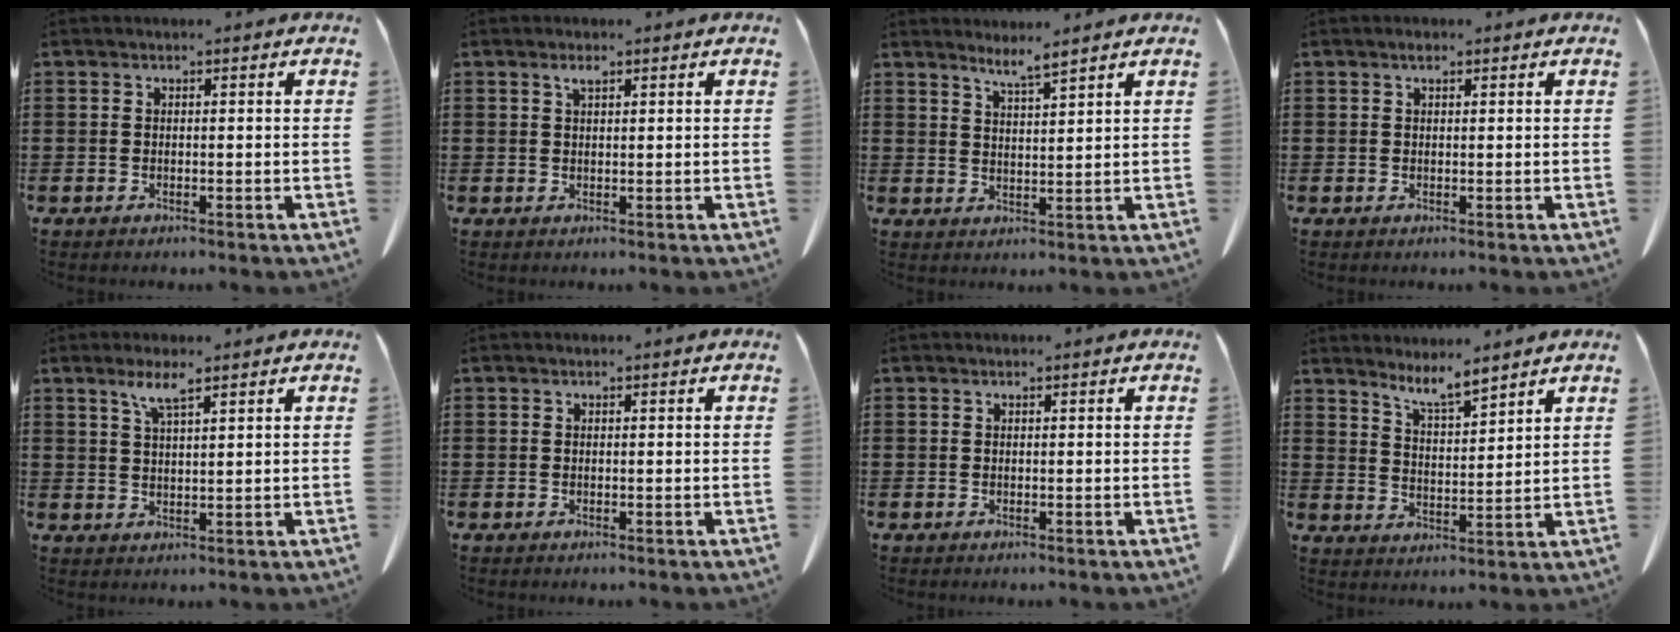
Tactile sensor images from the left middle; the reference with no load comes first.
{"total": 1.6, "force": [1.0, 0.3, 1.2], "torque": [-0.026, -0.001, 0.018]}
{"total": 3.6, "force": [3.2, -0.6, 1.6], "torque": [-0.039, -0.011, 0.057]}
{"total": 0.9, "force": [0.5, 0.3, 0.7], "torque": [-0.014, 0.002, 0.010]}
{"total": 4.1, "force": [2.8, 0.5, 2.9], "torque": [-0.065, 0.003, 0.049]}
{"total": 0.0}
{"total": 0.0}
{"total": 5.7, "force": [5.2, 0.1, 2.3], "torque": [-0.061, -0.024, 0.092]}